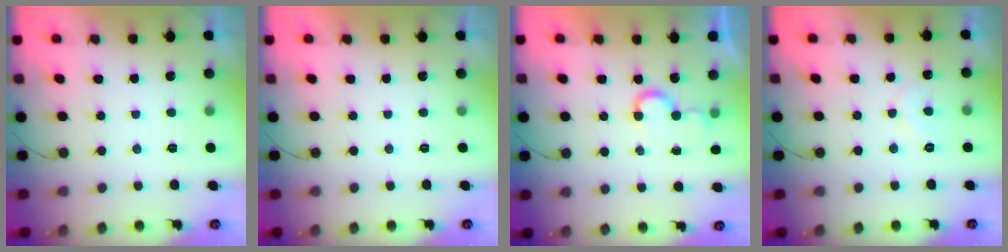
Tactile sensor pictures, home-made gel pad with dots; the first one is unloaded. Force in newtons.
{"total": 1.9, "press": 1.9, "slide": 0.1}
{"total": 4.3, "press": 4.3, "slide": 0.3}
{"total": 6.7, "press": 6.7, "slide": 0.6}